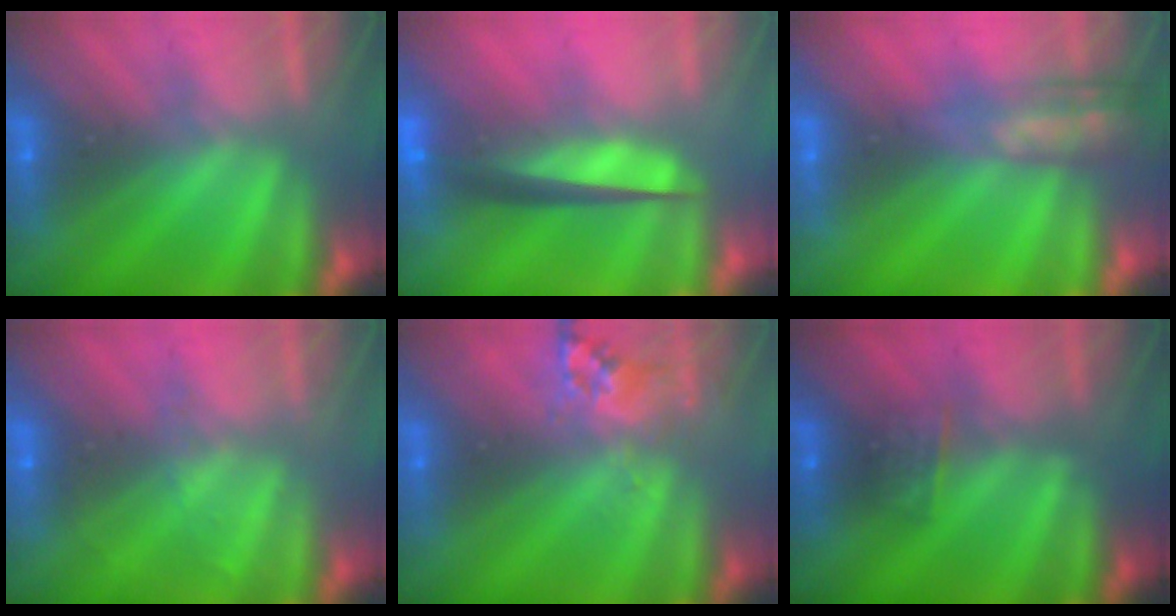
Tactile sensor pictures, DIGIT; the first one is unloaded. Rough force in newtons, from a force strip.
{"total": 5.6}
{"total": 2.9}
{"total": 1.9}
{"total": 2.5}
{"total": 2.6}